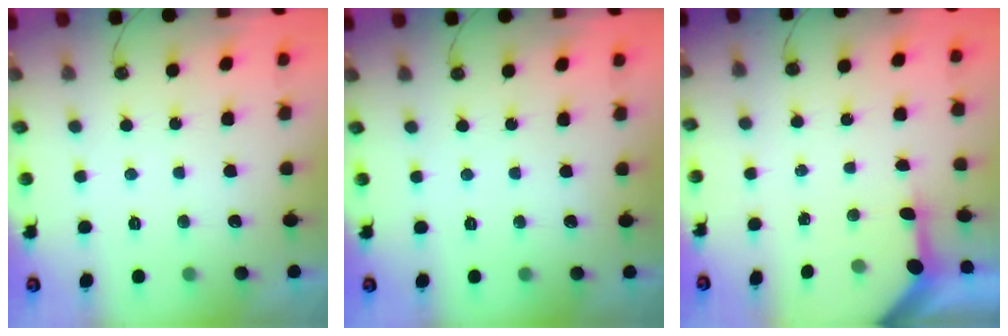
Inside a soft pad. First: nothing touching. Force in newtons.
{"total": 0.0}
{"total": 3.5, "press": 3.5, "slide": 0.4}